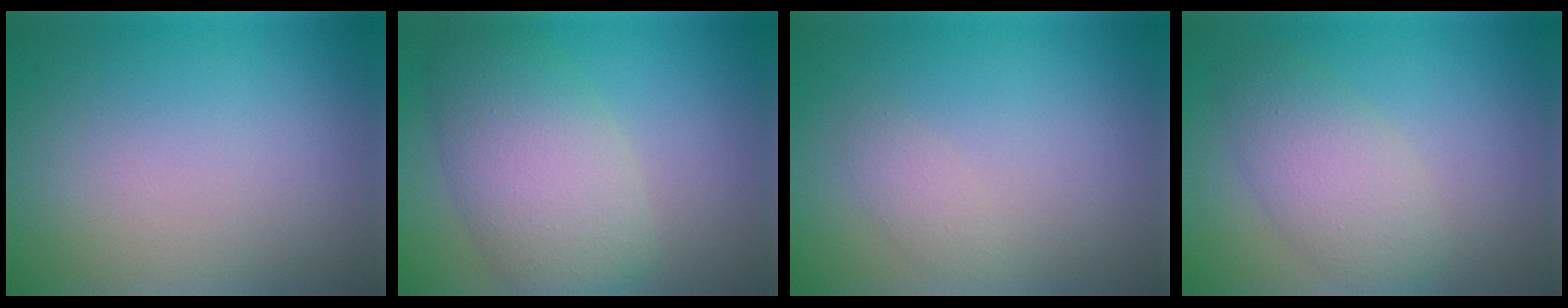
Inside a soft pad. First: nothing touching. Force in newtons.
{"total": 7.5, "press": 7.5, "slide": 0.4}
{"total": 1.2, "press": 1.2, "slide": 0.0}
{"total": 4.1, "press": 4.1, "slide": 0.2}